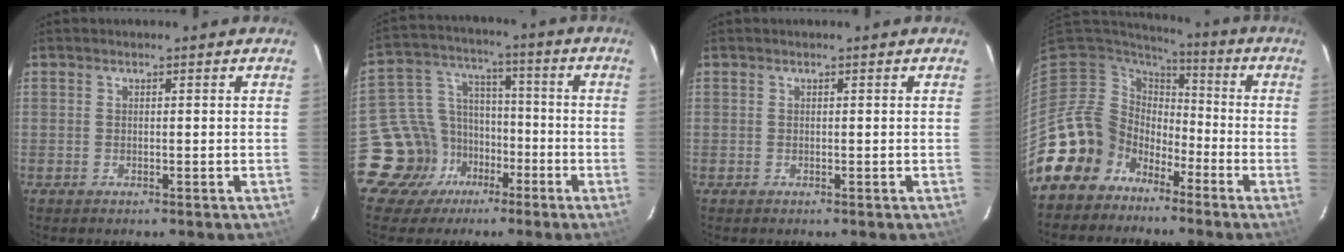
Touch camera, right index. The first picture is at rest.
{"total": 12.2, "force": [-6.5, 10.0, 2.4], "torque": [-0.069, 0.048, -0.103]}
{"total": 0.0}
{"total": 12.0, "force": [-7.8, 9.1, 0.9], "torque": [-0.039, 0.026, -0.140]}